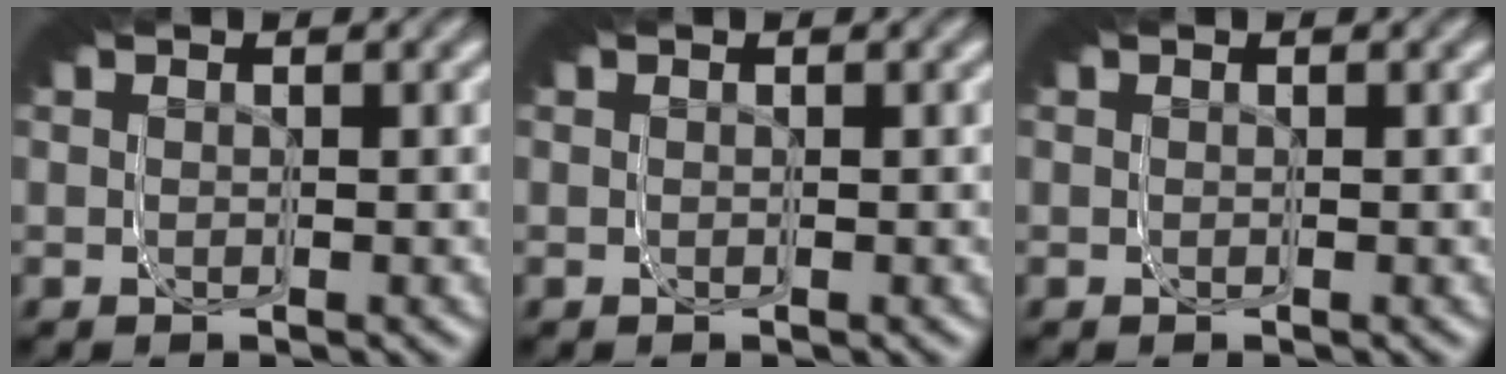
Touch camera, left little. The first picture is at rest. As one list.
[{"total": 0.0}, {"total": 0.0}]